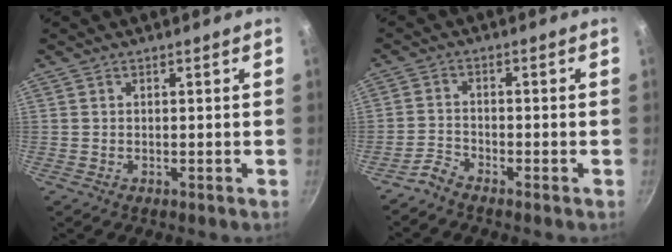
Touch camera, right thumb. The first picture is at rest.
{"total": 2.6, "force": [-2.5, 0.6, 0.6], "torque": [-0.022, 0.017, -0.059]}